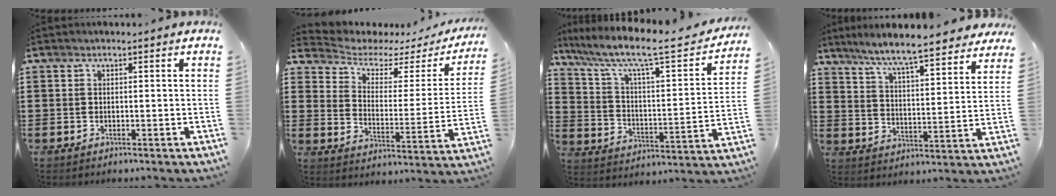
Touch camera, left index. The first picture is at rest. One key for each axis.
{"total": 3.5, "fx": 2.6, "fy": 1.9, "fz": 1.4, "tx": -0.050, "ty": -0.017, "tz": 0.036}
{"total": 8.2, "fx": 6.0, "fy": 1.0, "fz": 5.5, "tx": -0.131, "ty": -0.044, "tz": 0.090}
{"total": 6.9, "fx": 6.3, "fy": -0.2, "fz": 2.8, "tx": -0.083, "ty": -0.040, "tz": 0.104}